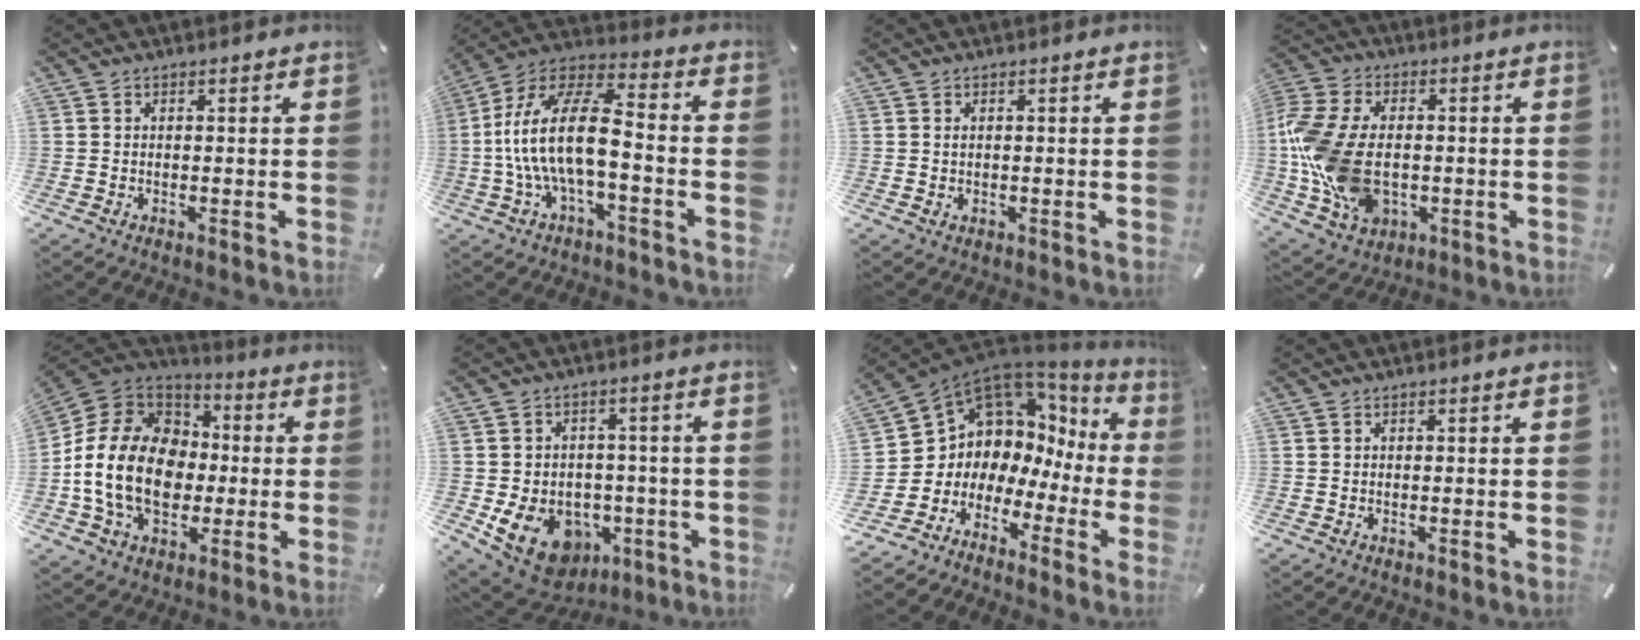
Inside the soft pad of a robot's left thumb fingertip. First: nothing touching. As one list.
[{"total": 17.5, "force": [-3.2, 7.3, 15.7], "torque": [-0.323, 0.005, -0.056]}, {"total": 0.8, "force": [0.2, 0.5, 0.6], "torque": [-0.014, 0.002, 0.002]}, {"total": 17.4, "force": [-1.9, 12.3, 12.2], "torque": [-0.284, 0.006, -0.033]}, {"total": 20.1, "force": [-3.4, 15.4, 12.6], "torque": [-0.271, 0.023, -0.059]}, {"total": 12.9, "force": [-4.4, 10.2, 6.5], "torque": [-0.115, 0.020, -0.069]}, {"total": 6.0, "force": [3.6, 4.8, -0.8], "torque": [-0.025, -0.078, 0.074]}, {"total": 0.0}]